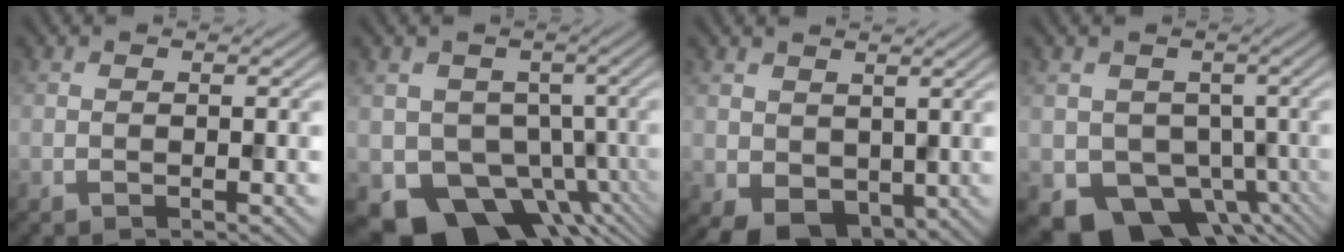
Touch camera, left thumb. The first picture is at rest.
{"total": 9.2, "force": [-3.6, 7.4, 4.0], "torque": [-0.052, -0.033, -0.060]}
{"total": 3.6, "force": [0.3, 3.0, 1.9], "torque": [-0.044, -0.015, 0.013]}
{"total": 7.9, "force": [-2.5, 6.6, 3.5], "torque": [-0.057, -0.041, -0.032]}